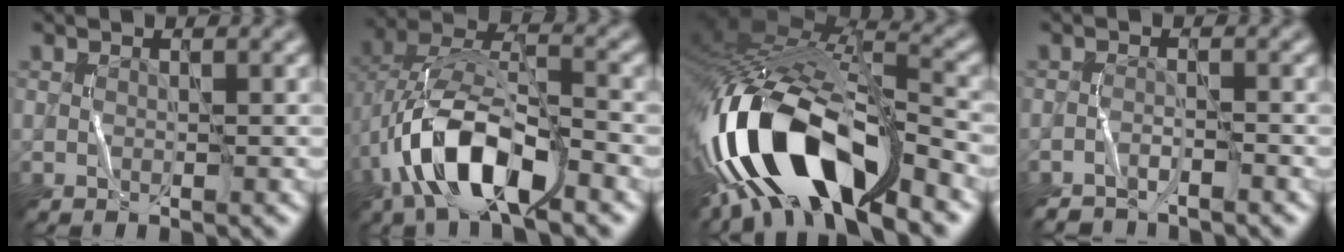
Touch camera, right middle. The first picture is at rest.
{"total": 10.0, "force": [-4.5, 4.2, 7.9], "torque": [-0.158, 0.012, -0.085]}
{"total": 15.5, "force": [-7.9, 6.1, 11.8], "torque": [-0.228, 0.003, -0.141]}
{"total": 1.9, "force": [-1.9, 0.2, 0.5], "torque": [-0.007, -0.001, -0.036]}